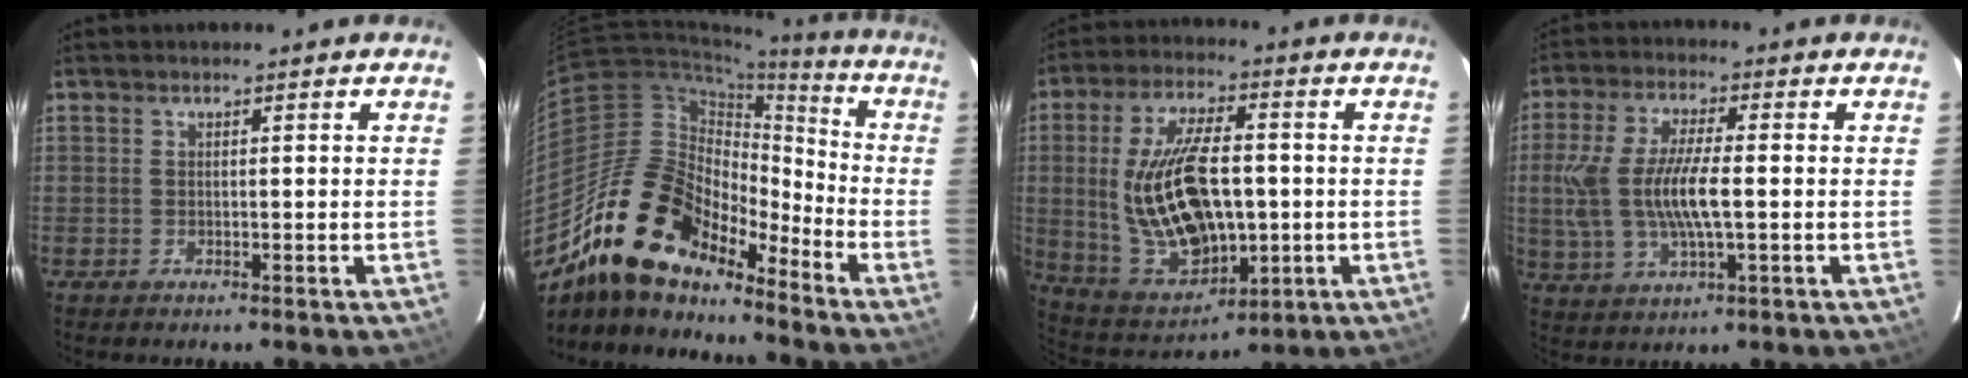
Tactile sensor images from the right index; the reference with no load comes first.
{"total": 19.3, "force": [-14.6, 8.0, 9.8], "torque": [-0.178, -0.004, -0.270]}
{"total": 19.4, "force": [-0.4, 9.6, 16.8], "torque": [-0.340, -0.007, 0.021]}
{"total": 12.1, "force": [-0.6, 3.8, 11.5], "torque": [-0.235, -0.001, -0.008]}